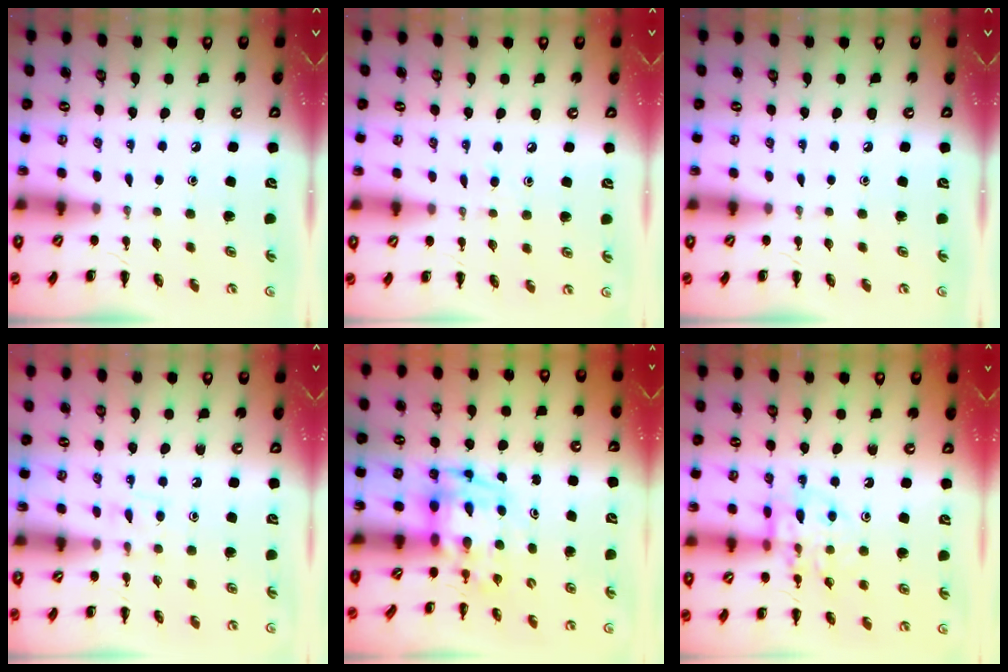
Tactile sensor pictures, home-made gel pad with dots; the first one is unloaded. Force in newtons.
{"total": 3.5, "press": 3.3, "slide": 1.2}
{"total": 0.0}
{"total": 3.9, "press": 3.5, "slide": 1.7}
{"total": 3.5, "press": 3.4, "slide": 0.7}
{"total": 11.7, "press": 11.6, "slide": 1.2}